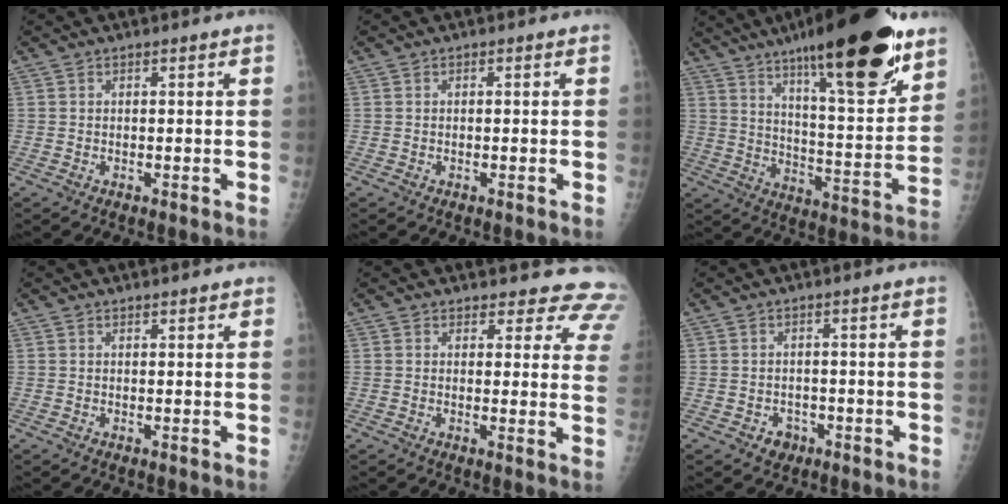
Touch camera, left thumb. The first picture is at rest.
{"total": 0.0}
{"total": 26.3, "force": [17.0, 5.8, 19.2], "torque": [-0.271, -0.069, 0.268]}
{"total": 1.0, "force": [0.9, 0.2, 0.4], "torque": [-0.005, -0.004, 0.011]}
{"total": 11.9, "force": [10.7, 4.8, 2.0], "torque": [0.032, -0.067, 0.086]}
{"total": 2.1, "force": [-0.9, 1.8, 0.6], "torque": [0.001, 0.007, -0.010]}